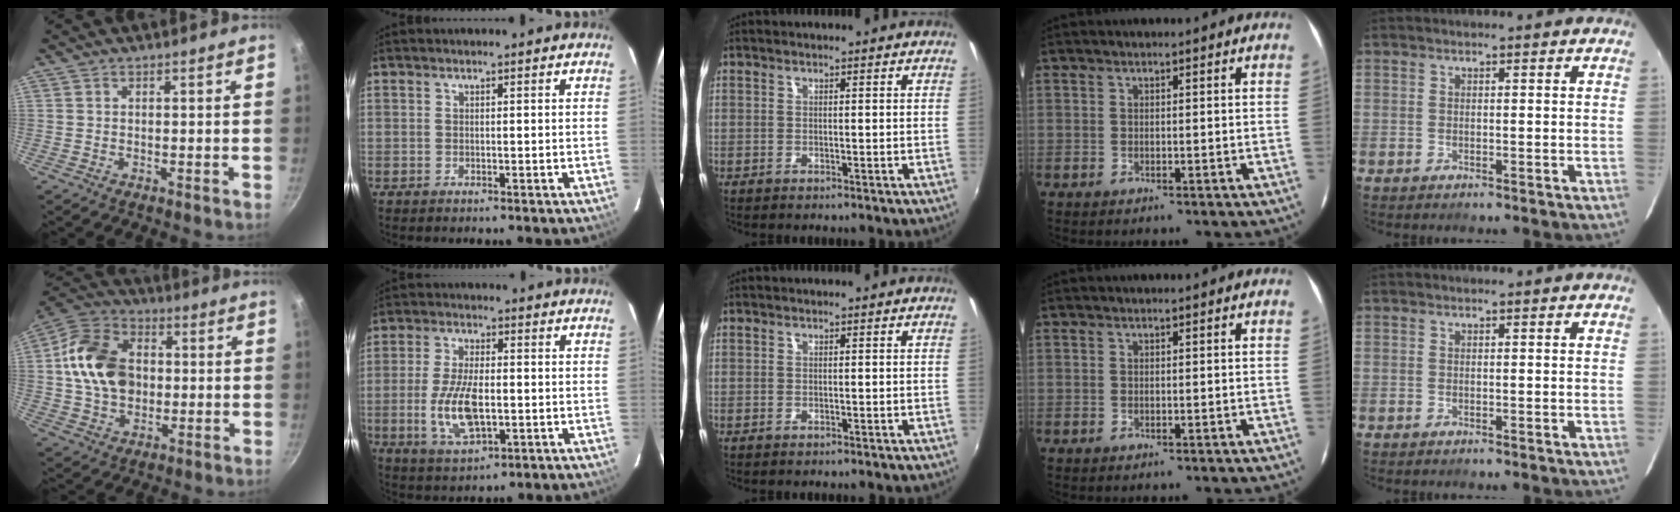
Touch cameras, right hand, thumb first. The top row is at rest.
{"thumb": {"total": 15.9, "force": [0.9, 11.9, 10.5], "torque": [-0.167, 0.019, 0.004]}, "index": {"total": 10.4, "force": [-2.0, 4.5, 9.2], "torque": [-0.191, -0.007, -0.034]}, "middle": {"total": 0.8, "force": [0.1, -0.2, -0.7], "torque": [0.012, 0.002, 0.001]}}